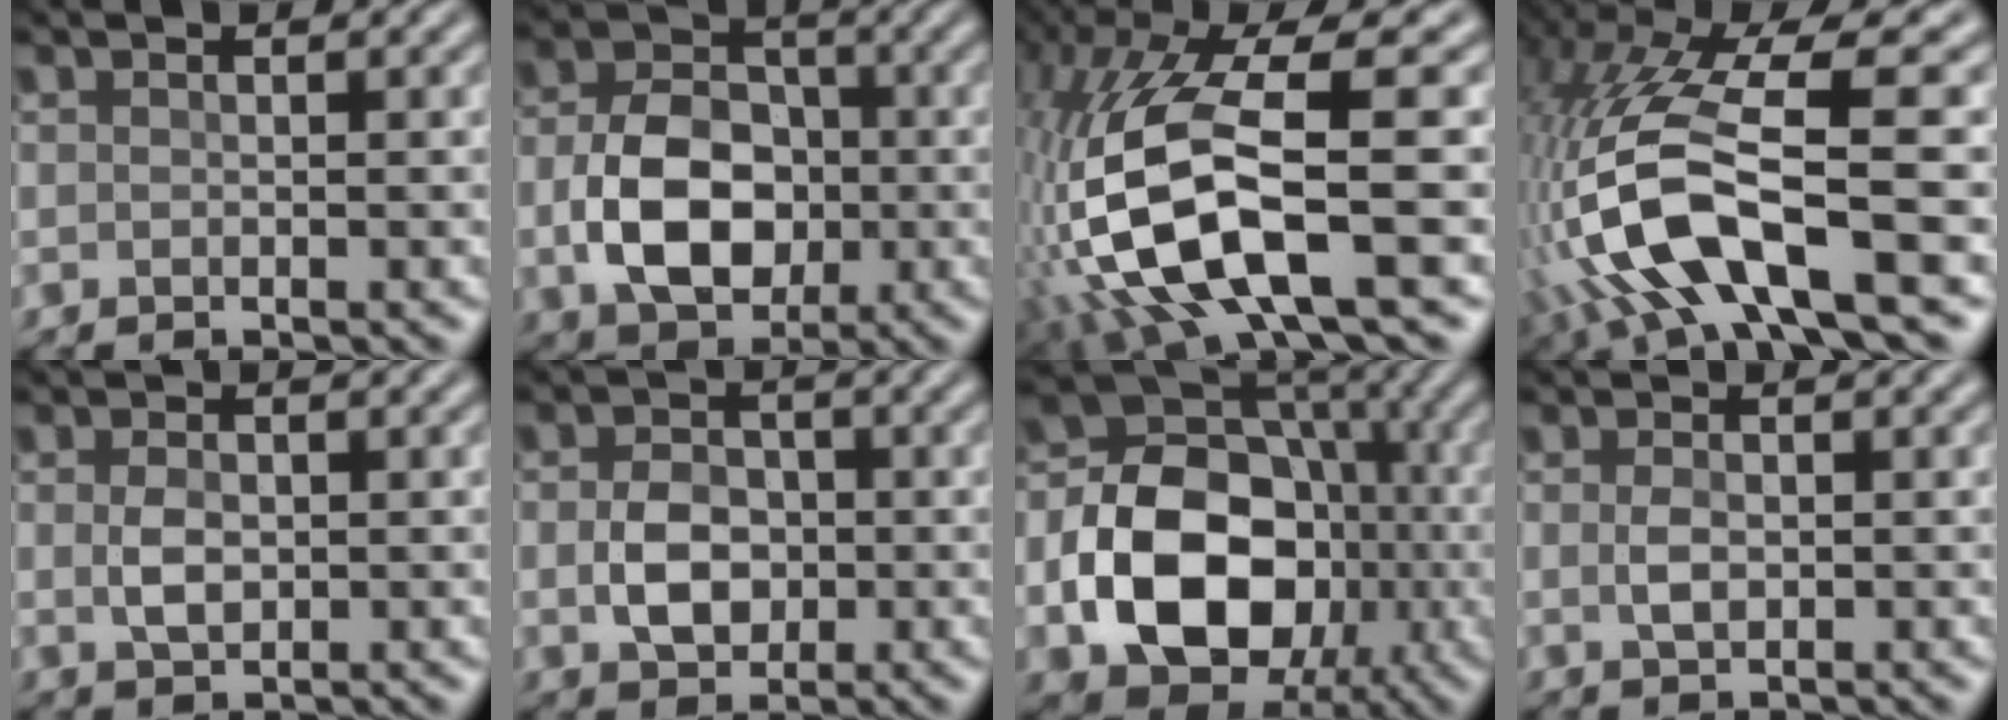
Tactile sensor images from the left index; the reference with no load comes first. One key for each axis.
{"total": 7.6, "fx": -1.4, "fy": 5.2, "fz": 5.4, "tx": -0.111, "ty": 0.001, "tz": -0.024}
{"total": 12.5, "fx": -2.3, "fy": 3.9, "fz": 11.6, "tx": -0.252, "ty": -0.003, "tz": -0.037}
{"total": 12.1, "fx": -3.5, "fy": 3.3, "fz": 11.1, "tx": -0.246, "ty": 0.005, "tz": -0.060}
{"total": 2.0, "fx": 0.1, "fy": 1.1, "fz": 1.7, "tx": -0.042, "ty": 0.001, "tz": 0.003}
{"total": 3.7, "fx": -0.5, "fy": 2.7, "fz": 2.6, "tx": -0.056, "ty": 0.002, "tz": -0.007}
{"total": 15.0, "fx": -2.9, "fy": 11.0, "fz": 9.8, "tx": -0.173, "ty": -0.004, "tz": -0.051}
{"total": 1.6, "fx": 0.0, "fy": 0.8, "fz": 1.4, "tx": -0.037, "ty": 0.002, "tz": 0.002}